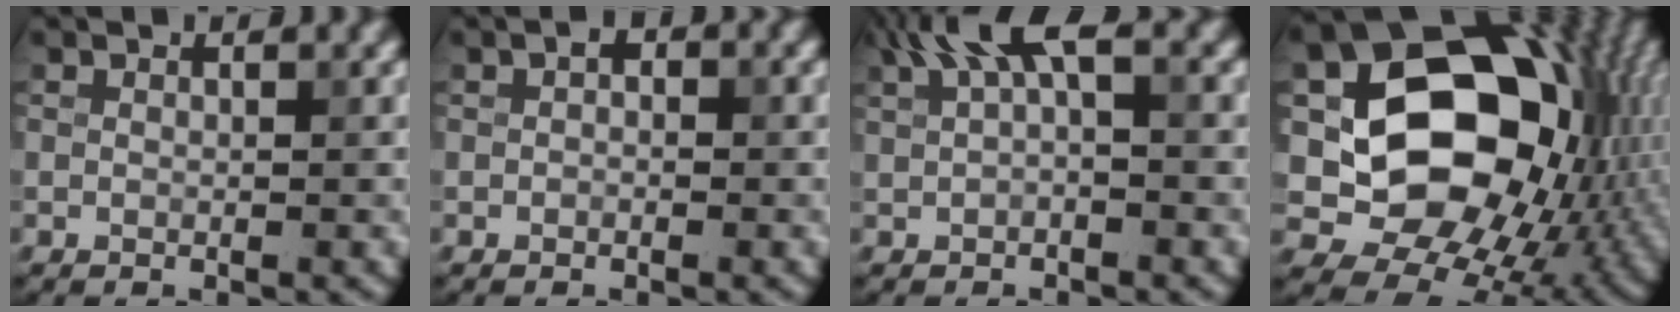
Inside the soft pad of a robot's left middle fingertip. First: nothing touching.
{"total": 0.9, "force": [0.0, 0.8, 0.5], "torque": [-0.009, 0.001, -0.003]}
{"total": 4.2, "force": [2.0, 1.5, 3.4], "torque": [-0.058, 0.009, 0.027]}
{"total": 16.6, "force": [1.7, 12.8, 10.4], "torque": [-0.158, -0.010, 0.040]}